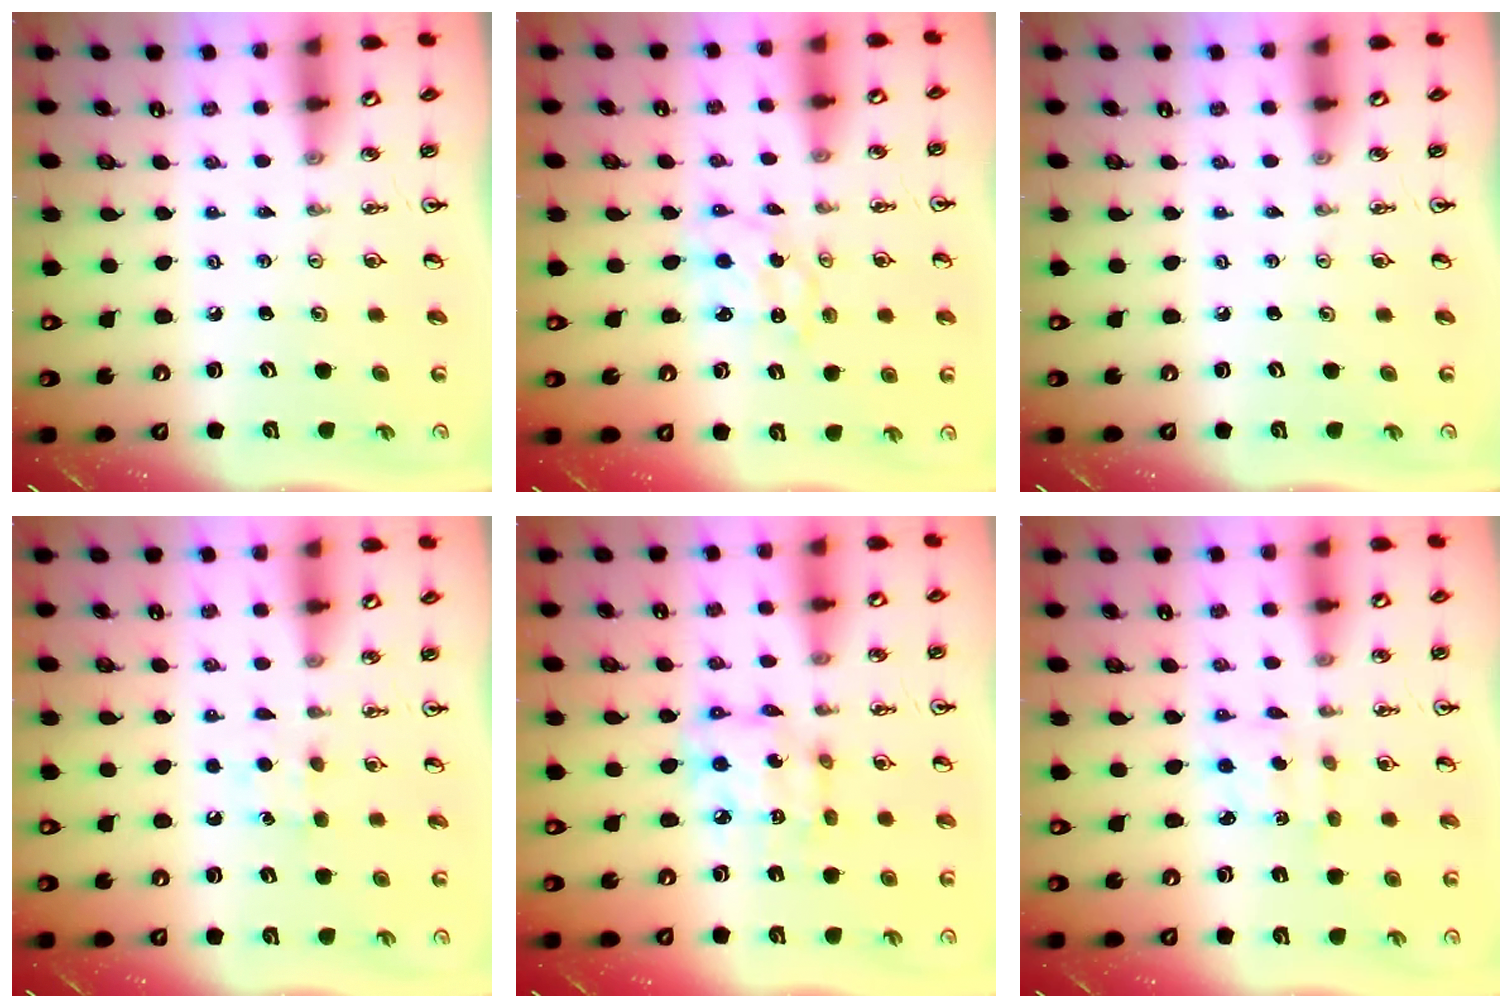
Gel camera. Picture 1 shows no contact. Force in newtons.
{"total": 1.7, "press": 1.7, "slide": 0.1}
{"total": 0.0}
{"total": 5.0, "press": 4.9, "slide": 0.7}
{"total": 9.1, "press": 9.1, "slide": 0.5}
{"total": 1.8, "press": 1.7, "slide": 0.6}